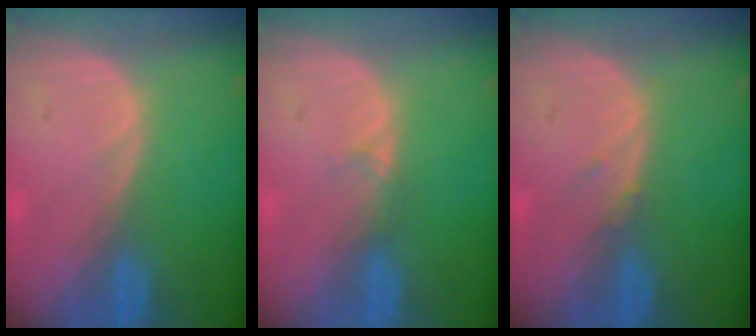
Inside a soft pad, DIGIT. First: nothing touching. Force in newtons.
{"total": 0.9, "press": 0.8, "slide": 0.2}
{"total": 0.8, "press": 0.8, "slide": 0.1}